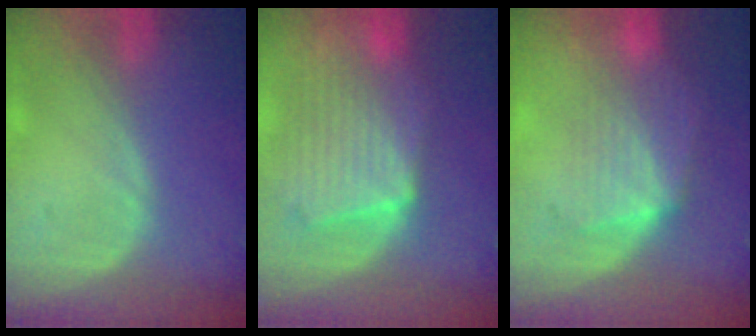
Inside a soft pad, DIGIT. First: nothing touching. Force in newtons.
{"total": 10.6, "press": 9.2, "slide": 5.3}
{"total": 7.1, "press": 6.6, "slide": 2.7}